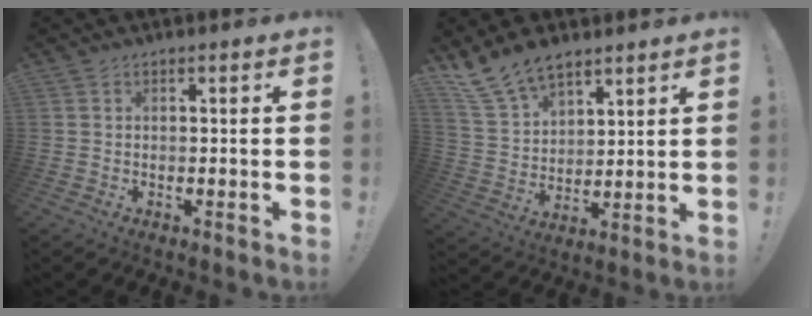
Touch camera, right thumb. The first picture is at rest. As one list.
[{"total": 12.9, "force": [9.9, 6.8, 4.7], "torque": [-0.103, -0.056, 0.194]}]